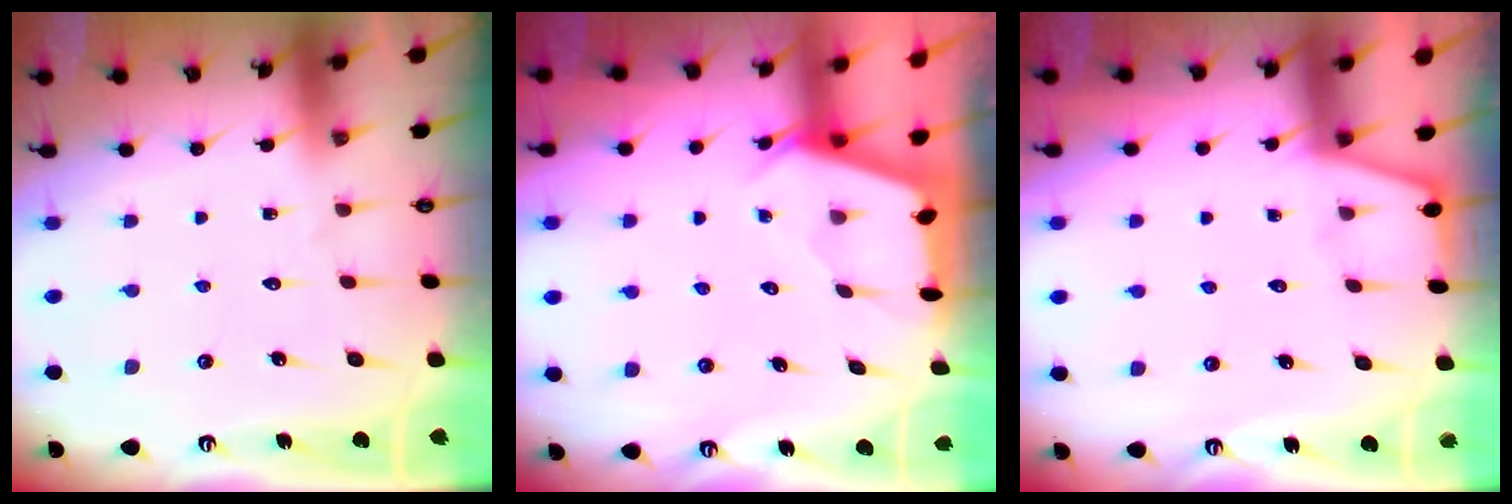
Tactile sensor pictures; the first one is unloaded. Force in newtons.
{"total": 2.6, "press": 2.5, "slide": 0.3}
{"total": 1.1, "press": 1.0, "slide": 0.2}